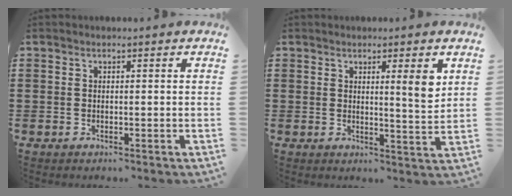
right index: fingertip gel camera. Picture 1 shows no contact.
{"total": 5.0, "force": [2.4, 0.2, 4.4], "torque": [-0.064, -0.009, 0.031]}